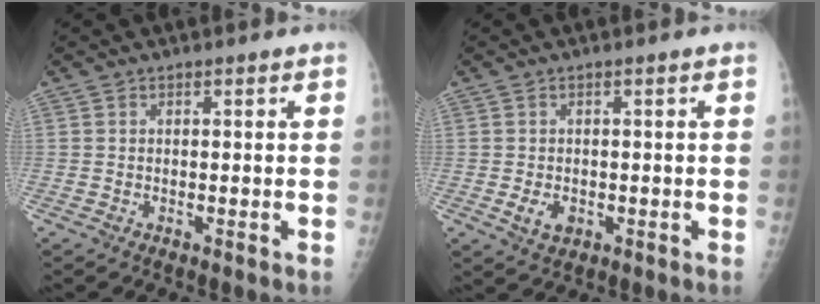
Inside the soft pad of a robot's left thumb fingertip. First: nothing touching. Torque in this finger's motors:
{"motor_torque": [0.11, 1.27, 0.01, -0.09, 0.03]}